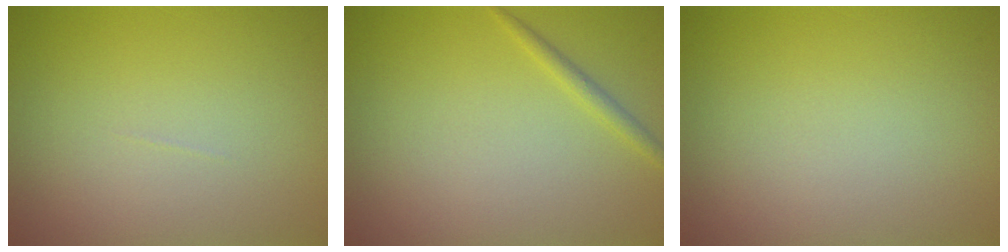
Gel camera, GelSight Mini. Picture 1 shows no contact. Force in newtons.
{"total": 1.1, "press": 1.1, "slide": 0.1}
{"total": 0.0}